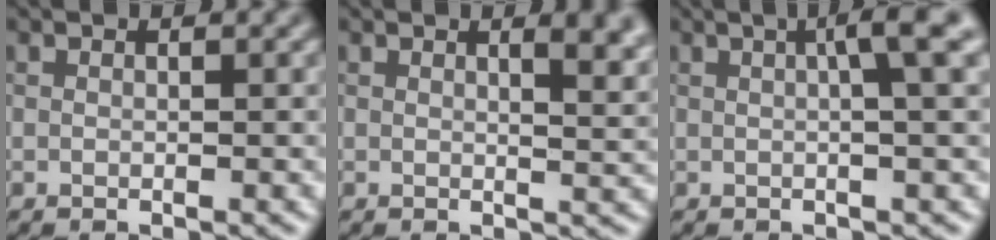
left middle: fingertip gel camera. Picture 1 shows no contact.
{"total": 4.6, "force": [2.1, 1.9, 3.6], "torque": [-0.020, 0.008, 0.023]}
{"total": 4.6, "force": [1.0, 0.9, 4.4], "torque": [-0.055, 0.017, 0.013]}